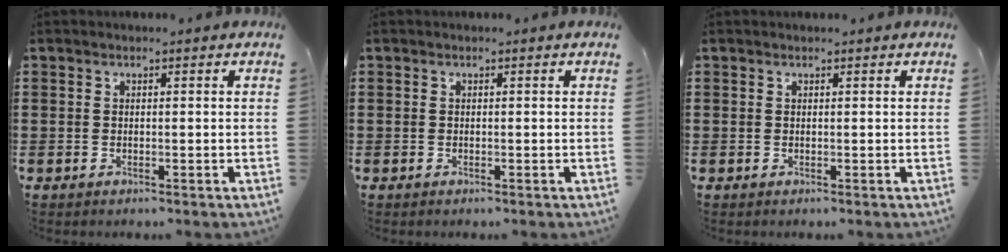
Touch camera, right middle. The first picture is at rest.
{"total": 0.0}
{"total": 0.0}